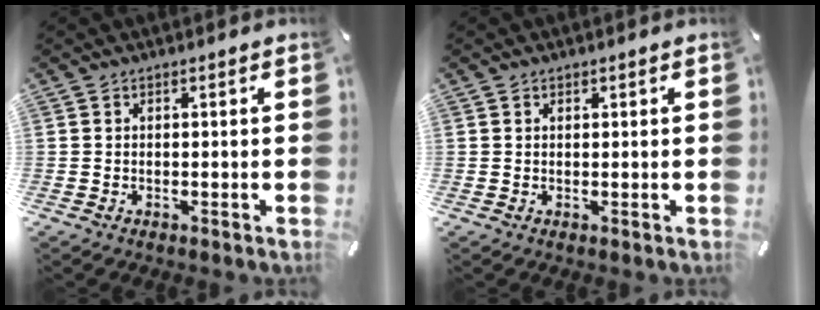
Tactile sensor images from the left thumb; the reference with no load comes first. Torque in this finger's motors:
{"motor_torque": [0.29, 0.07, -0.02, 0.00, 0.00]}